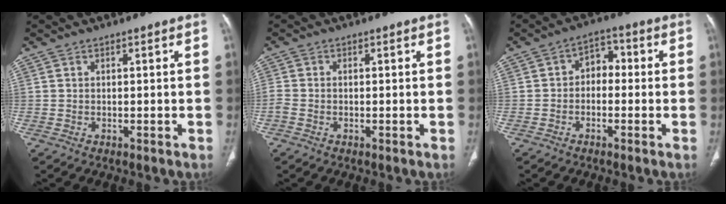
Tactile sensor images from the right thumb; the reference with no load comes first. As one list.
[{"total": 1.7, "force": [-0.8, 1.0, 1.1], "torque": [-0.033, 0.002, -0.021]}, {"total": 4.9, "force": [-0.6, 3.6, 3.2], "torque": [-0.026, 0.029, -0.025]}]